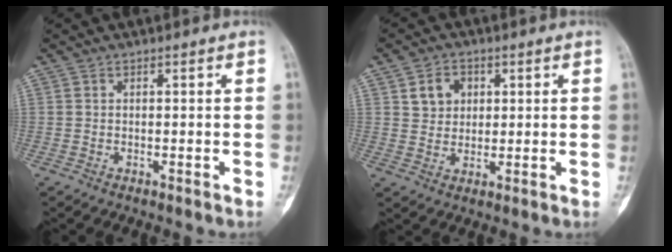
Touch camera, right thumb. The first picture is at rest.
{"total": 5.3, "force": [1.9, 4.4, 2.4], "torque": [-0.016, -0.006, 0.032]}